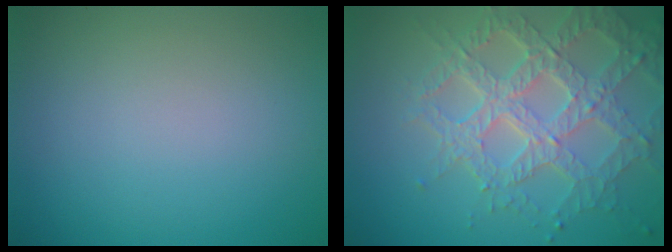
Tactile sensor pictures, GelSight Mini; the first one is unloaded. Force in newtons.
{"total": 7.2, "press": 5.3, "slide": 4.9}